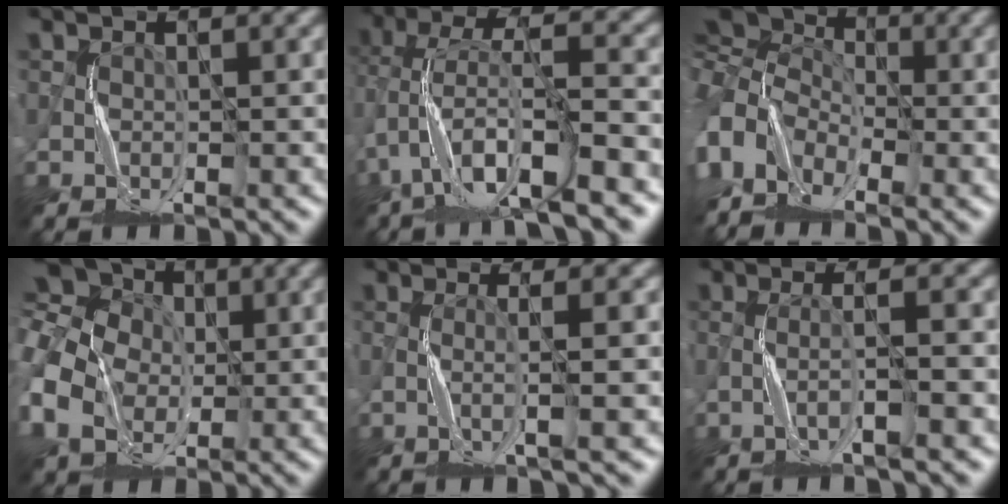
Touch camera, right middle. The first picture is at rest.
{"total": 9.9, "force": [-5.3, 2.8, 7.9], "torque": [-0.146, 0.015, -0.103]}
{"total": 9.6, "force": [-0.5, 7.6, 5.9], "torque": [-0.135, 0.007, -0.012]}
{"total": 11.4, "force": [0.2, 9.5, 6.4], "torque": [-0.171, 0.005, -0.012]}
{"total": 2.6, "force": [-0.3, 0.4, 2.5], "torque": [-0.037, 0.003, -0.010]}
{"total": 2.5, "force": [-1.1, 0.3, 2.3], "torque": [-0.033, 0.013, -0.030]}